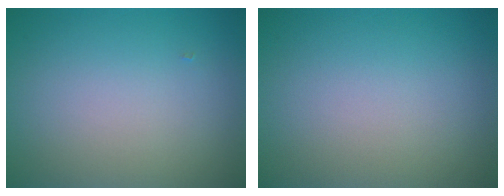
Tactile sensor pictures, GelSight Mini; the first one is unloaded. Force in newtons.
{"total": 0.0}